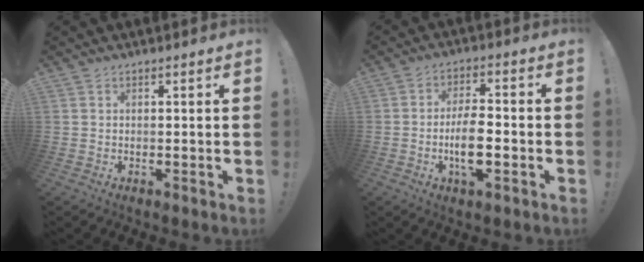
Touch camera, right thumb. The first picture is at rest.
{"total": 9.7, "force": [-2.7, 3.8, 8.5], "torque": [-0.155, 0.002, -0.051]}